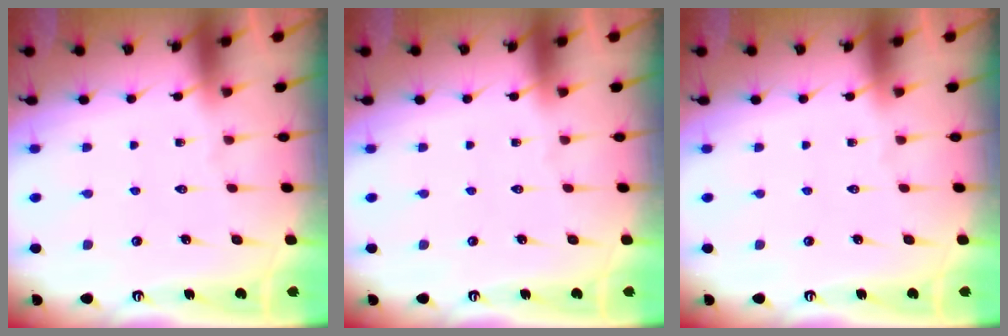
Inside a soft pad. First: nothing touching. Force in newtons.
{"total": 0.0}
{"total": 0.0}